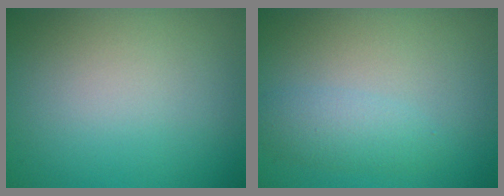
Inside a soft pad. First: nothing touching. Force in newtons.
{"total": 2.1, "press": 2.1, "slide": 0.1}